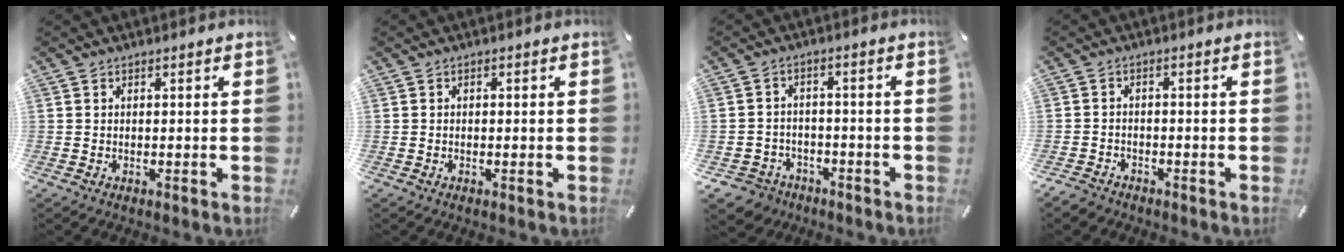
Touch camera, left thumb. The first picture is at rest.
{"total": 0.5, "force": [-0.2, 0.4, 0.3], "torque": [-0.006, 0.001, -0.004]}
{"total": 4.9, "force": [-2.9, 3.9, 1.0], "torque": [-0.031, 0.012, -0.058]}
{"total": 2.6, "force": [-2.2, 1.3, 0.5], "torque": [-0.016, 0.012, -0.048]}